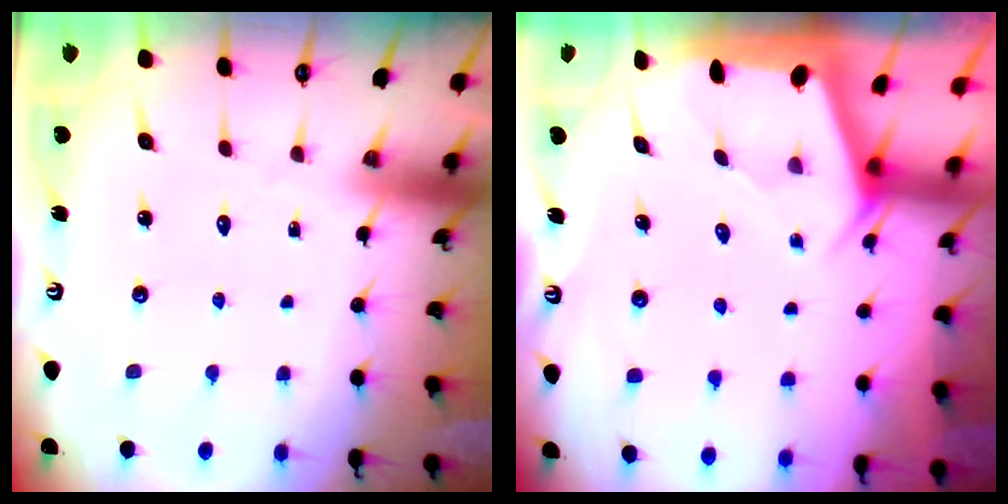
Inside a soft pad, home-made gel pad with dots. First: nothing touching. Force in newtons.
{"total": 1.9, "press": 1.9, "slide": 0.3}